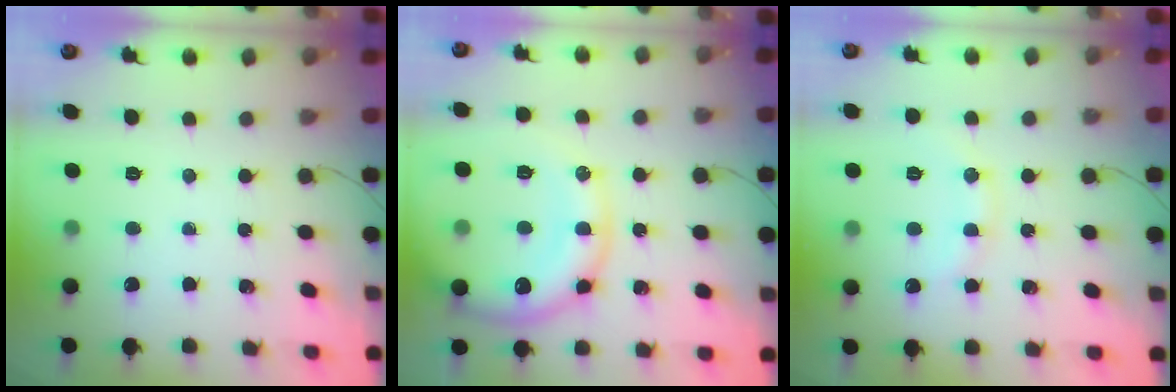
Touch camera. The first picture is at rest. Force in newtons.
{"total": 15.1, "press": 14.9, "slide": 2.4}
{"total": 10.5, "press": 10.4, "slide": 1.0}